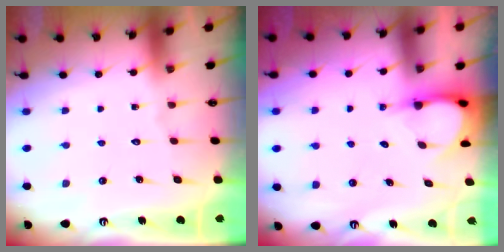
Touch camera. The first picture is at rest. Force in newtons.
{"total": 3.8, "press": 3.8, "slide": 0.2}